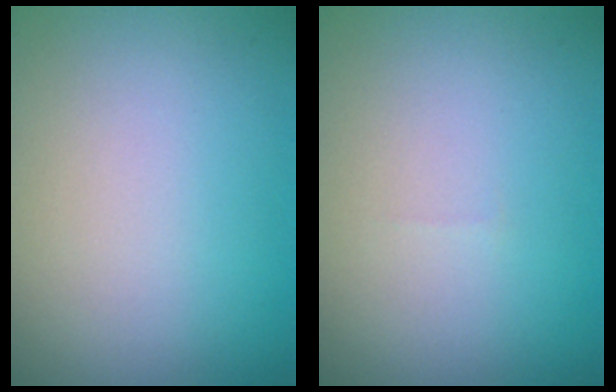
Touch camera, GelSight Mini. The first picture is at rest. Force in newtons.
{"total": 0.0}